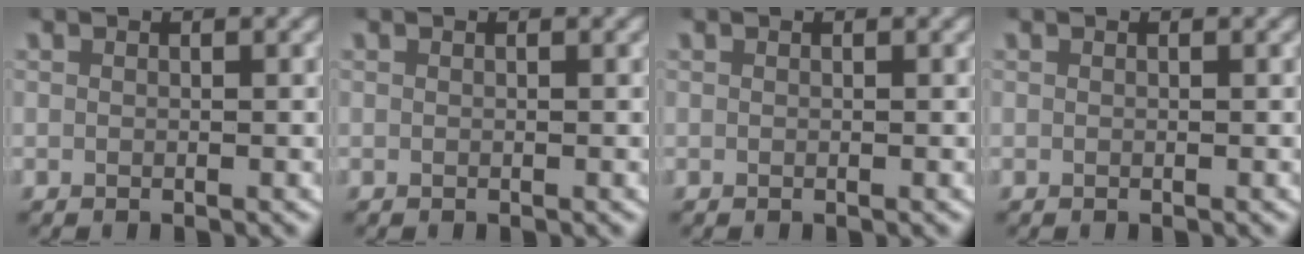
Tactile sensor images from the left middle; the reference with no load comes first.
{"total": 0.0}
{"total": 0.0}
{"total": 0.0}